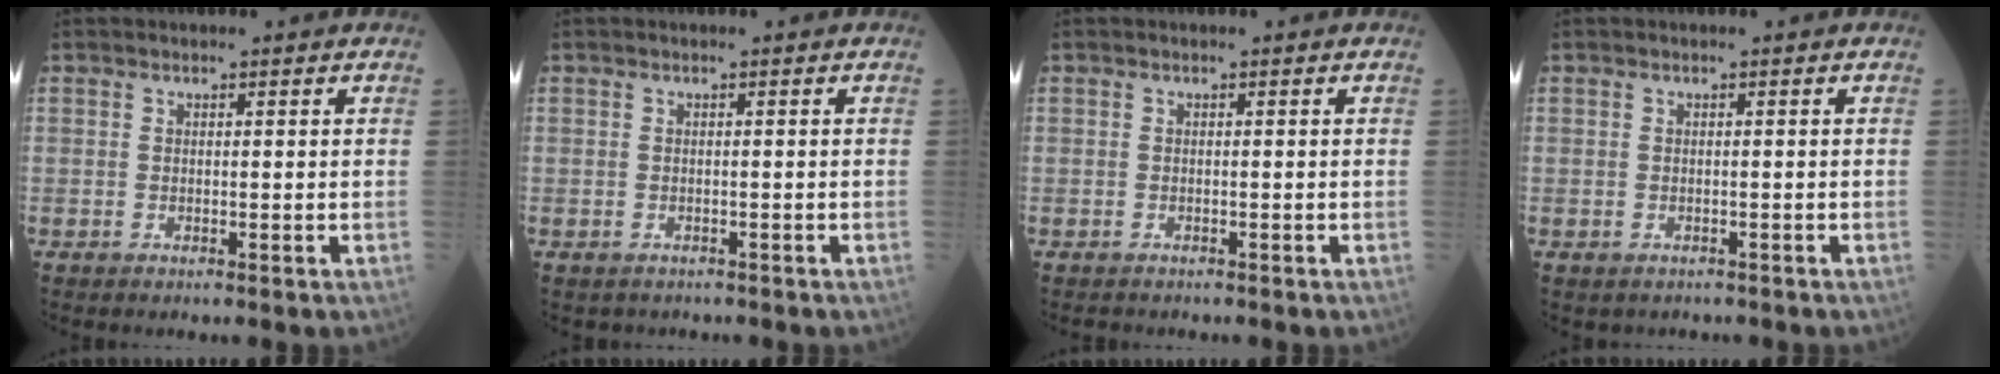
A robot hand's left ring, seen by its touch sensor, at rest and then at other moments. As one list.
[{"total": 1.9, "force": [-1.6, 1.1, 0.1], "torque": [-0.007, 0.001, -0.019]}, {"total": 1.7, "force": [-1.5, 0.6, 0.4], "torque": [-0.009, -0.002, -0.018]}, {"total": 1.6, "force": [-1.3, 1.0, 0.2], "torque": [-0.006, 0.001, -0.014]}]